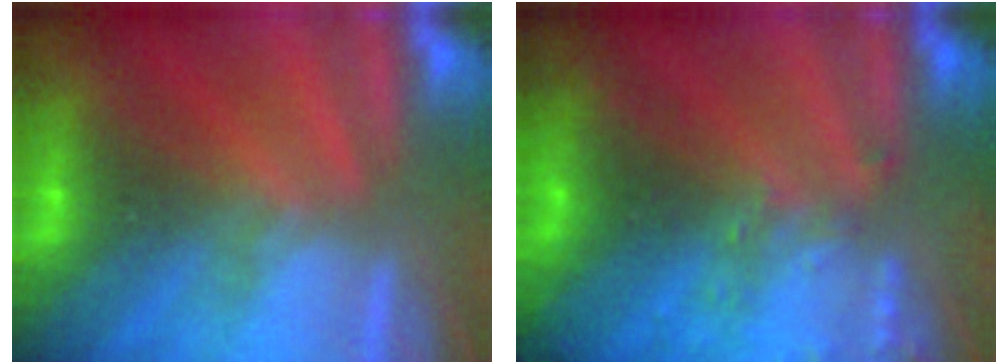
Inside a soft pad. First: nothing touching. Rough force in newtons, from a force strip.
{"total": 3.0}